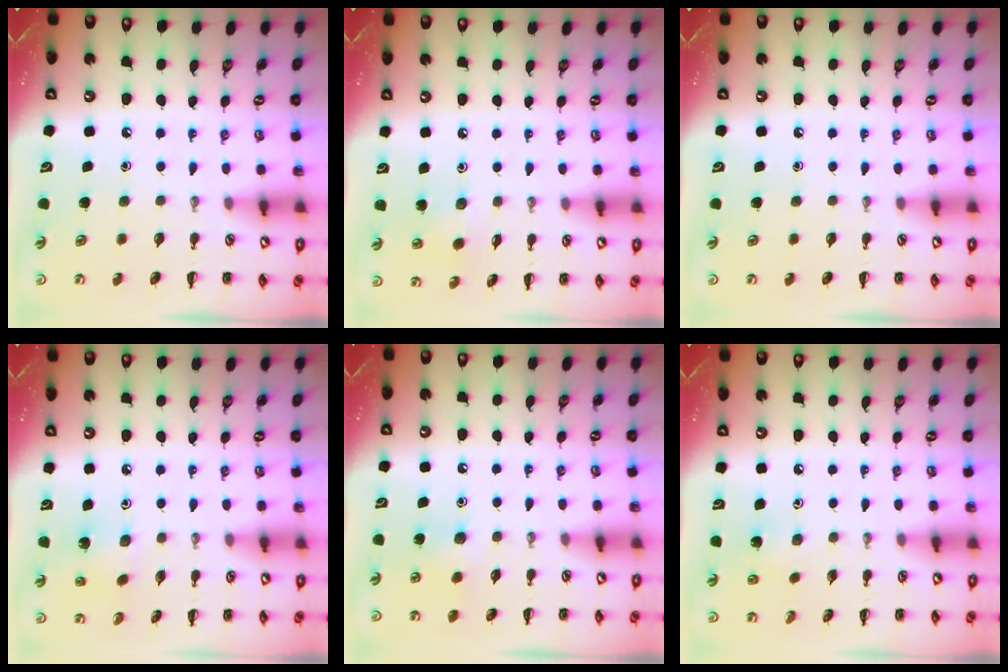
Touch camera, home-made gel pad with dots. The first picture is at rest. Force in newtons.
{"total": 2.8, "press": 2.8, "slide": 0.7}
{"total": 0.0}
{"total": 1.5, "press": 1.3, "slide": 0.6}
{"total": 7.1, "press": 6.7, "slide": 2.4}
{"total": 3.7, "press": 3.5, "slide": 1.1}